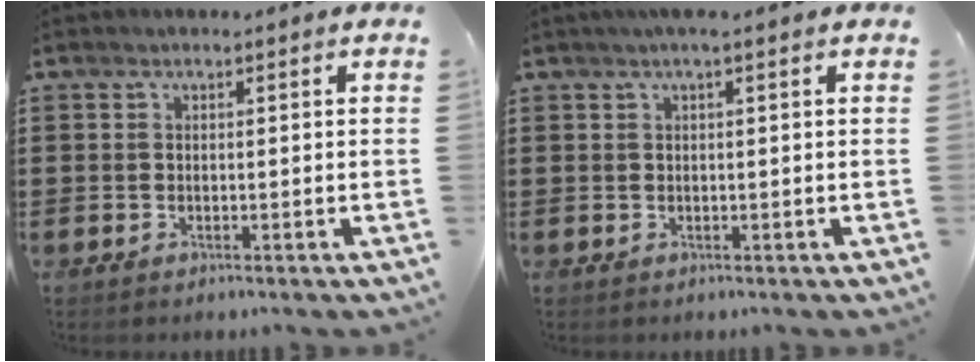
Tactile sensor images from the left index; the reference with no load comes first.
{"total": 1.4, "force": [0.6, 0.0, 1.3], "torque": [-0.025, 0.002, 0.010]}